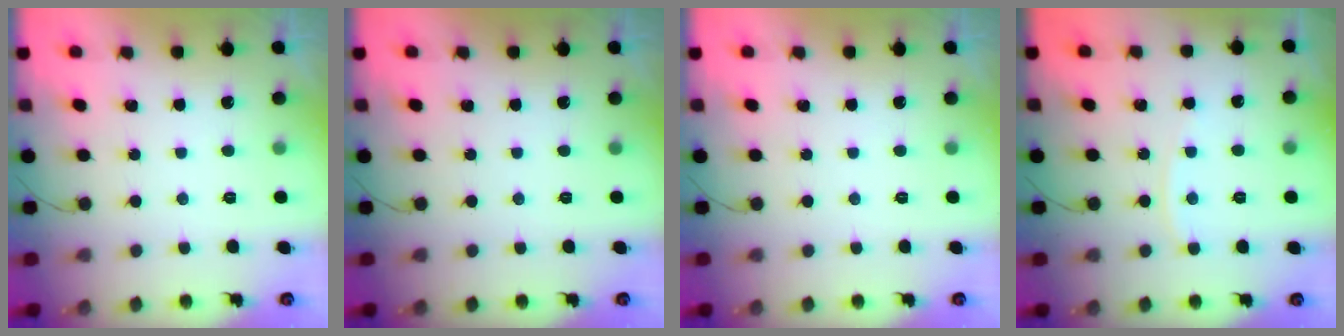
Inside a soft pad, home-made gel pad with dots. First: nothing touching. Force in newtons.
{"total": 0.0}
{"total": 0.0}
{"total": 3.7, "press": 3.7, "slide": 0.6}